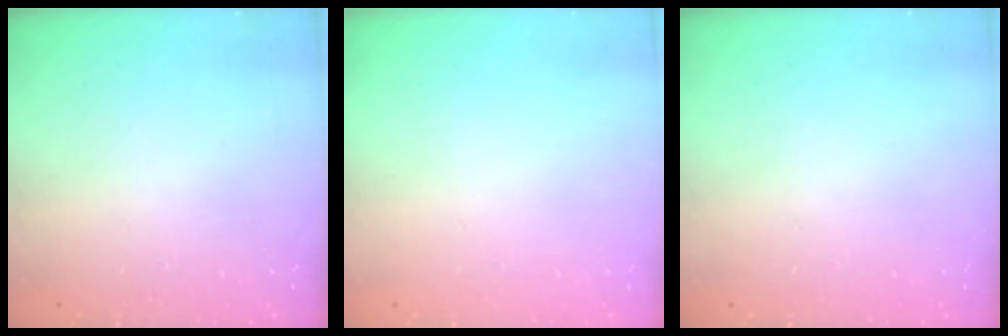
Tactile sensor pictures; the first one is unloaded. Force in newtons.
{"total": 0.0}
{"total": 0.0}